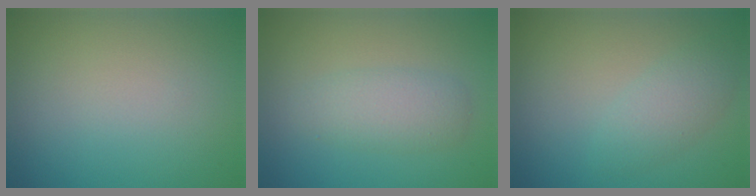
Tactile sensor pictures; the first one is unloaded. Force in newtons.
{"total": 2.9, "press": 2.9, "slide": 0.1}
{"total": 1.7, "press": 1.7, "slide": 0.0}